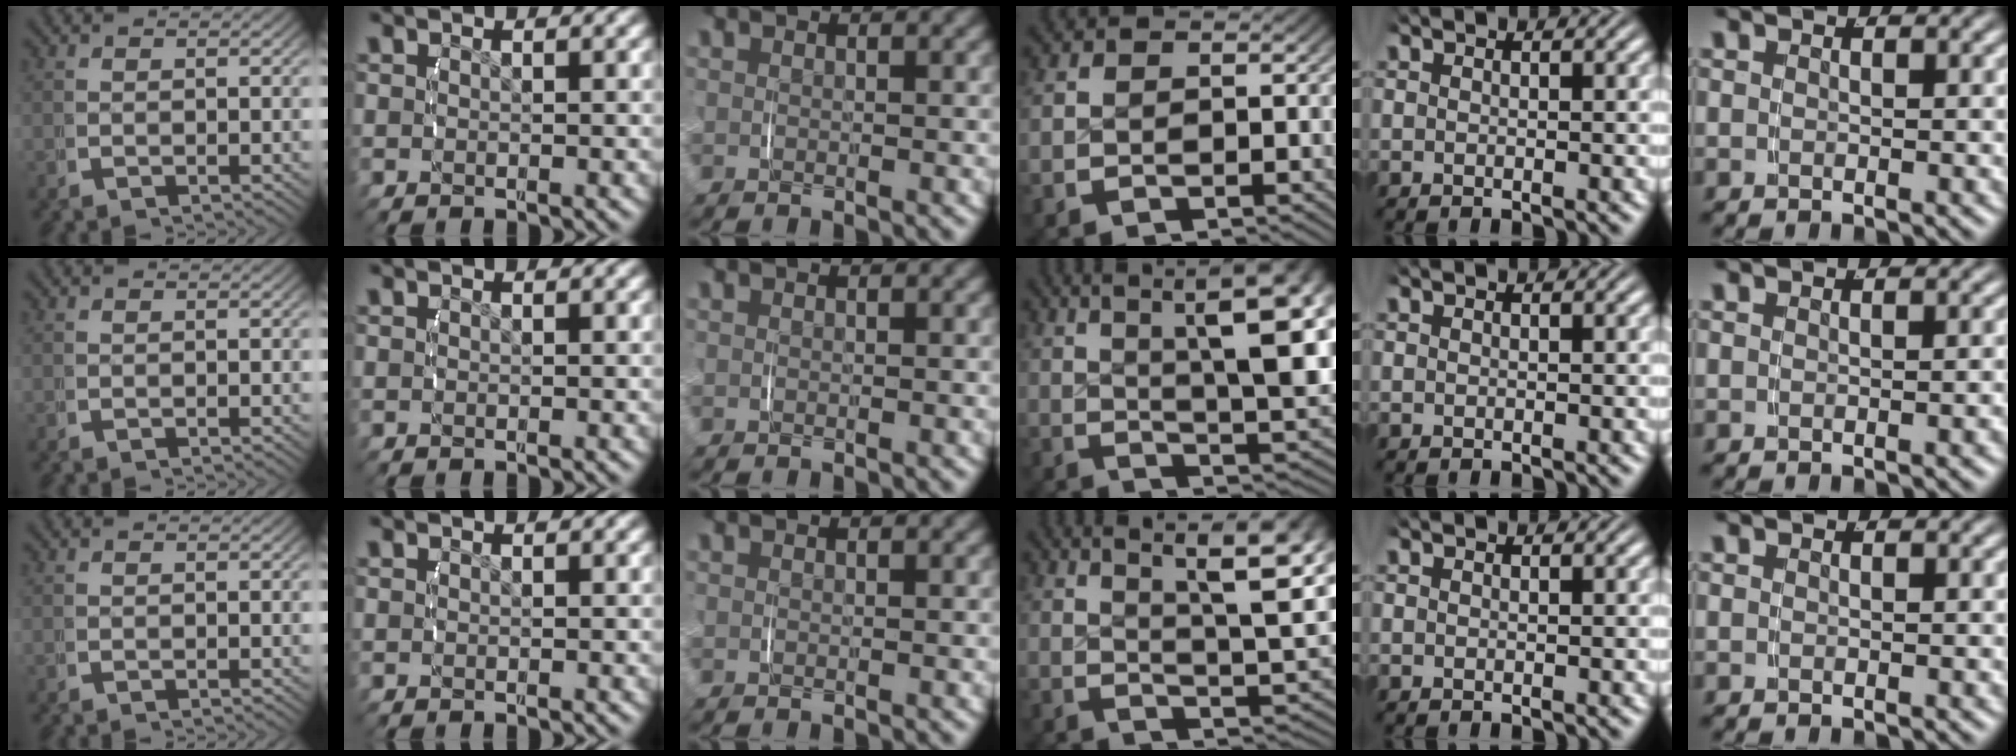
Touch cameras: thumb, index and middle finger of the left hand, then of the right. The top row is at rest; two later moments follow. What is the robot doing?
{"motion": "lift_and_place", "object": "string"}